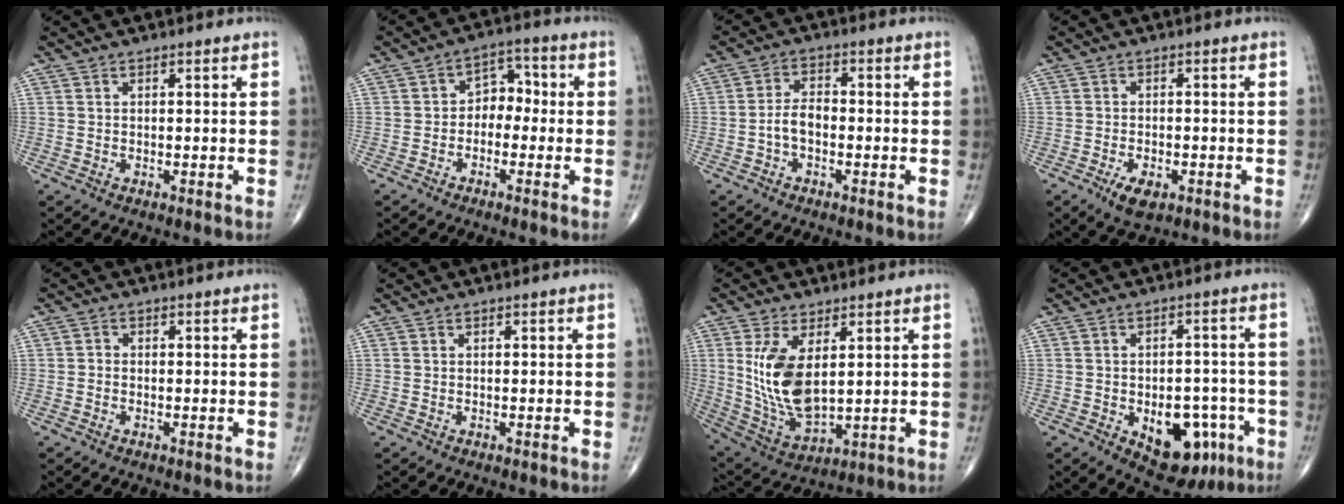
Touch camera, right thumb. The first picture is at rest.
{"total": 5.6, "force": [-1.0, 4.2, 3.5], "torque": [-0.022, 0.030, -0.031]}
{"total": 4.1, "force": [-1.3, 2.3, 3.1], "torque": [-0.054, 0.020, -0.030]}
{"total": 4.4, "force": [-2.1, 2.2, 3.2], "torque": [-0.055, -0.001, -0.032]}
{"total": 0.8, "force": [-0.3, 0.6, 0.3], "torque": [-0.001, 0.002, -0.011]}
{"total": 0.0}
{"total": 13.2, "force": [2.8, 6.6, 11.1], "torque": [-0.211, -0.020, 0.074]}
{"total": 13.1, "force": [-4.9, 7.8, 9.2], "torque": [-0.087, 0.030, -0.052]}